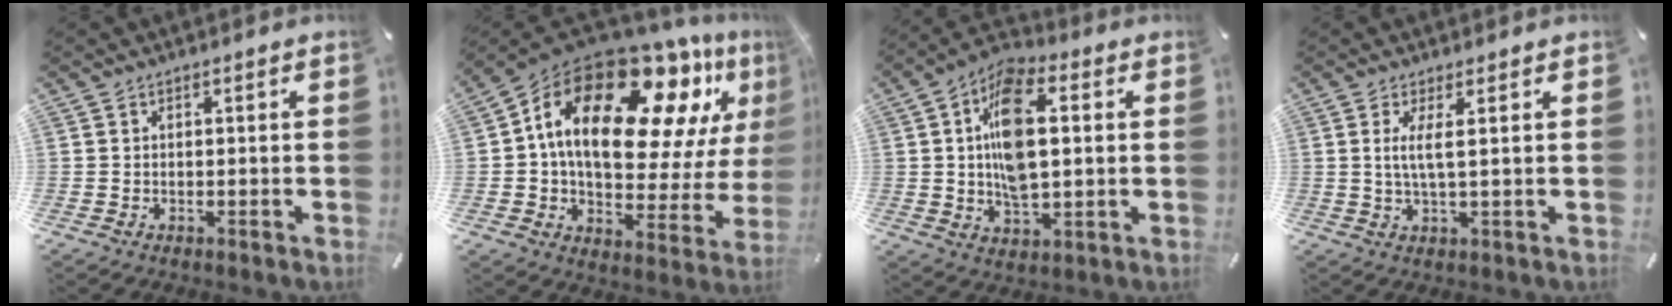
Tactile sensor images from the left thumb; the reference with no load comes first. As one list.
[{"total": 24.4, "force": [10.5, 13.9, 17.1], "torque": [-0.275, -0.074, 0.173]}, {"total": 13.8, "force": [1.7, 7.6, 11.4], "torque": [-0.212, 0.000, 0.029]}, {"total": 4.5, "force": [1.2, 0.5, 4.3], "torque": [-0.088, -0.004, 0.019]}]